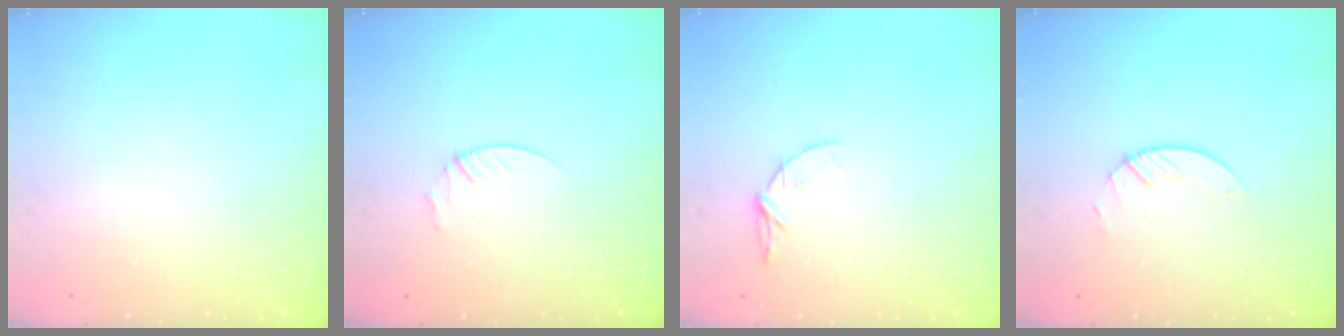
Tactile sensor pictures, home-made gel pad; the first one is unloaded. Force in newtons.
{"total": 2.1, "press": 2.1, "slide": 0.2}
{"total": 4.7, "press": 4.7, "slide": 0.5}
{"total": 3.5, "press": 3.5, "slide": 0.3}